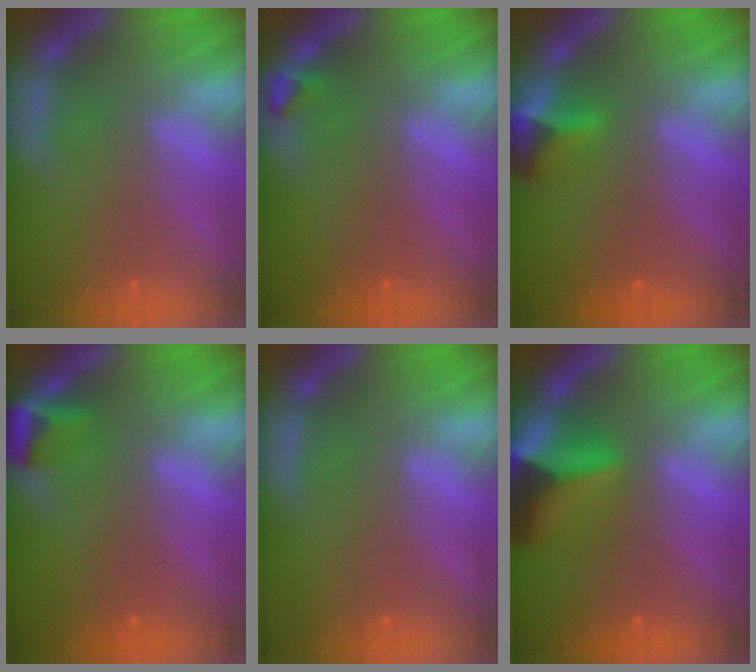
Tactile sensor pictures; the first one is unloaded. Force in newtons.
{"total": 0.9}
{"total": 2.9}
{"total": 2.4}
{"total": 0.0}
{"total": 7.9}